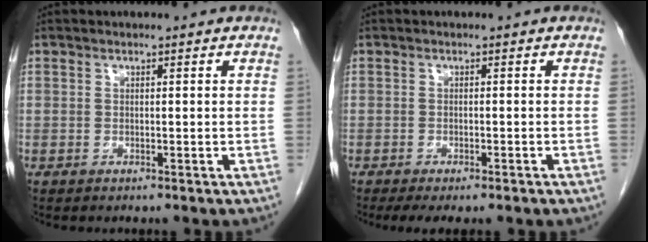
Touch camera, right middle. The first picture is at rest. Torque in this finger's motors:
{"motor_torque": [1.21, -0.92, 0.12, 0.11]}